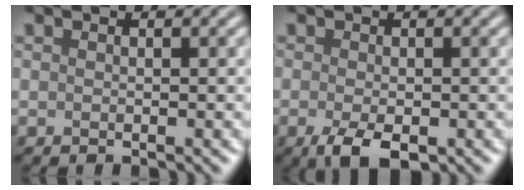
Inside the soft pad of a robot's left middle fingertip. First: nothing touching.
{"total": 2.7, "force": [-1.9, 0.7, 1.9], "torque": [-0.047, -0.004, -0.020]}